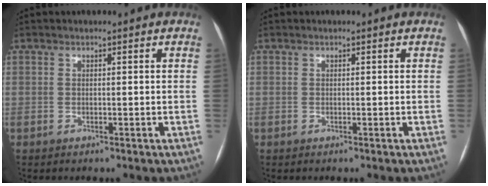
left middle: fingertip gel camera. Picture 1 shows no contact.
{"total": 0.0}